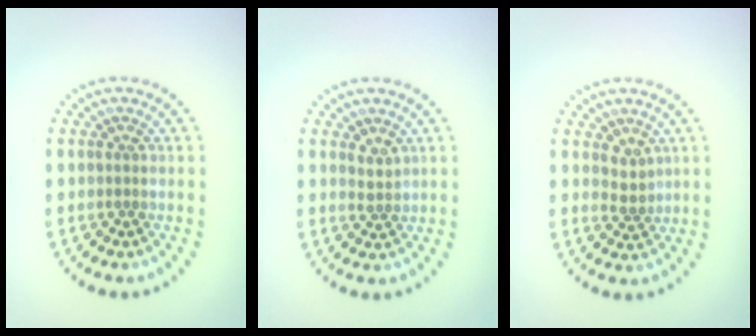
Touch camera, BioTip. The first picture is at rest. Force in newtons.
{"total": 1.4, "press": 1.1, "slide": 1.0}
{"total": 1.6, "press": 1.3, "slide": 1.0}